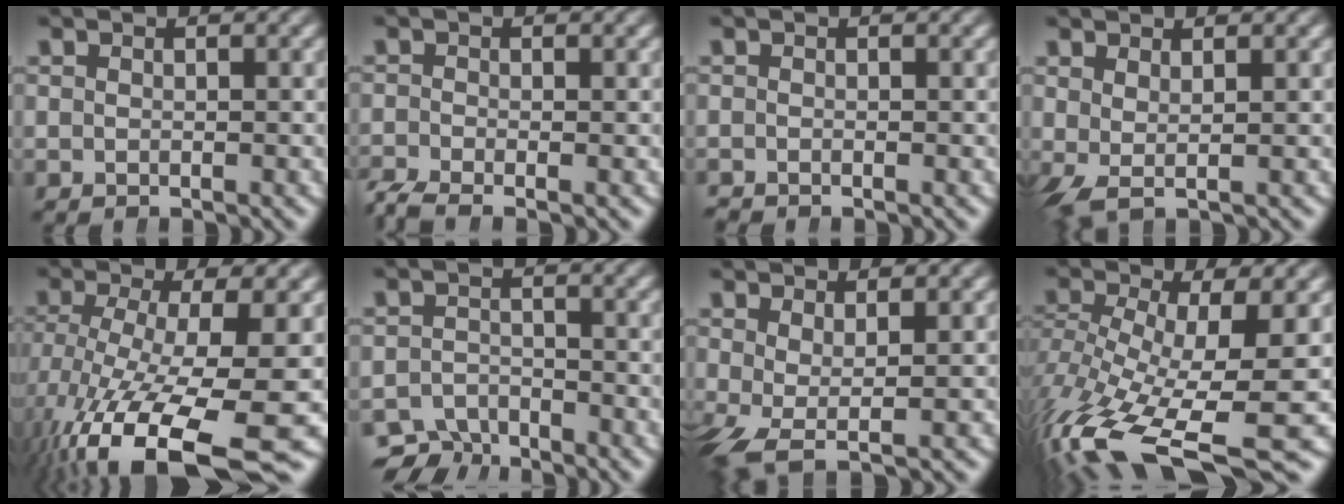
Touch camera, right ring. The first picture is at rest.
{"total": 3.1, "force": [-2.4, 1.4, 1.3], "torque": [-0.025, -0.011, -0.038]}
{"total": 0.7, "force": [-0.7, 0.2, 0.0], "torque": [0.000, -0.007, -0.011]}
{"total": 1.2, "force": [0.5, -0.1, 1.1], "torque": [-0.026, -0.011, 0.019]}
{"total": 11.3, "force": [-5.2, 4.8, 8.8], "torque": [-0.174, -0.058, -0.045]}
{"total": 4.4, "force": [-3.5, 2.5, 0.9], "torque": [-0.009, -0.019, -0.058]}
{"total": 3.7, "force": [-1.7, 1.5, 3.0], "torque": [-0.078, -0.036, -0.006]}
{"total": 10.6, "force": [-5.4, 4.1, 8.1], "torque": [-0.173, -0.064, -0.050]}